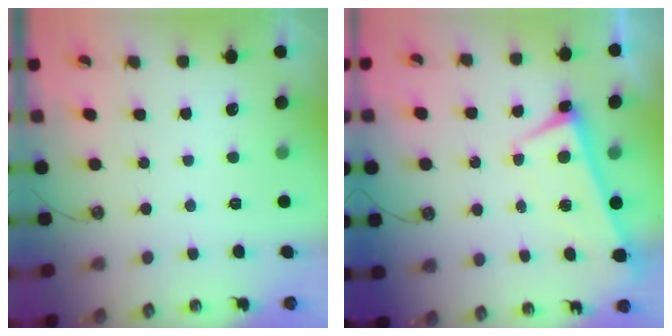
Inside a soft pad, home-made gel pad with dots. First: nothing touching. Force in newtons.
{"total": 1.3, "press": 1.0, "slide": 0.8}